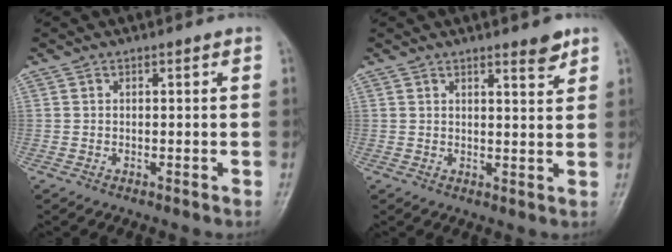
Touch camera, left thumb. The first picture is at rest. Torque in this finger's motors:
{"motor_torque": [0.05, 0.00, -0.15, -0.36, 0.06]}